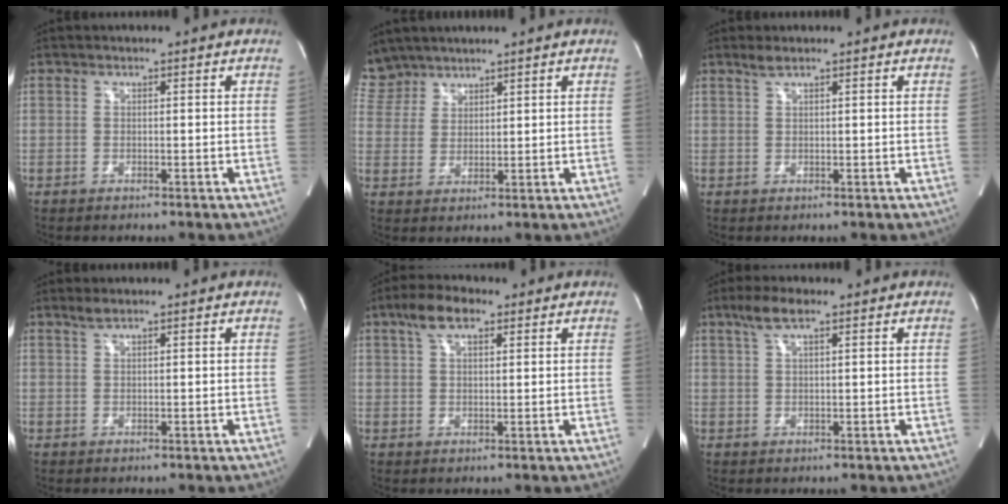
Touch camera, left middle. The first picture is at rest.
{"total": 5.8, "force": [5.3, 2.5, -0.3], "torque": [0.005, 0.010, 0.113]}
{"total": 1.4, "force": [1.1, 0.0, 0.8], "torque": [-0.023, 0.005, 0.026]}
{"total": 1.3, "force": [1.1, 0.0, 0.7], "torque": [-0.021, 0.005, 0.025]}
{"total": 5.4, "force": [3.2, 2.0, 3.8], "torque": [-0.081, 0.019, 0.059]}
{"total": 4.0, "force": [2.6, 0.7, 3.0], "torque": [-0.070, 0.014, 0.053]}